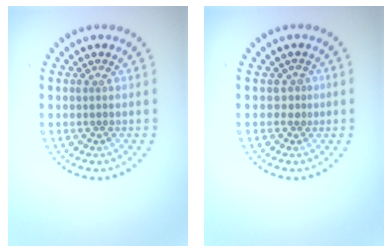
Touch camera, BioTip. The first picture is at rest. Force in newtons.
{"total": 0.9, "press": 0.3, "slide": 0.9}